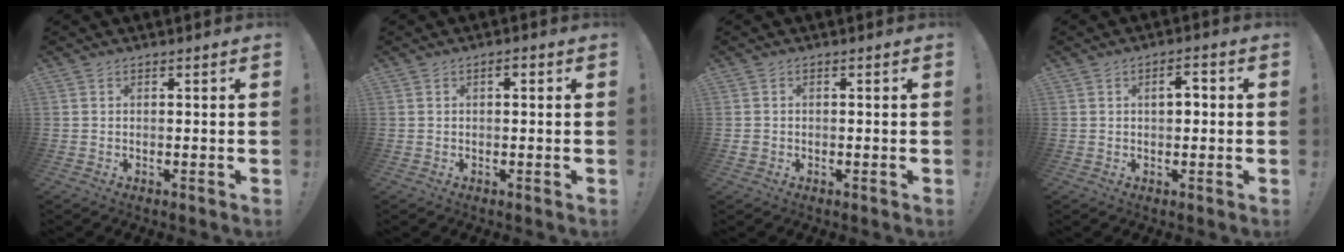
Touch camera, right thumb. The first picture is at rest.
{"total": 1.2, "force": [-0.1, 0.6, 1.0], "torque": [-0.015, 0.004, -0.005]}
{"total": 1.1, "force": [-0.3, 1.0, 0.2], "torque": [-0.010, 0.006, -0.004]}
{"total": 3.9, "force": [0.1, 2.0, 3.3], "torque": [-0.043, 0.005, -0.006]}